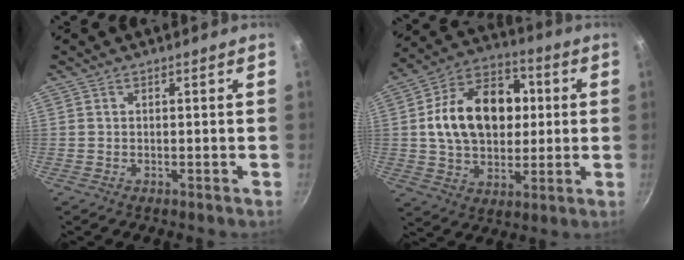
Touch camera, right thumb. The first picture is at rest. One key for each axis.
{"total": 19.9, "fx": 2.2, "fy": 14.2, "fz": 13.8, "tx": -0.190, "ty": 0.024, "tz": 0.028}